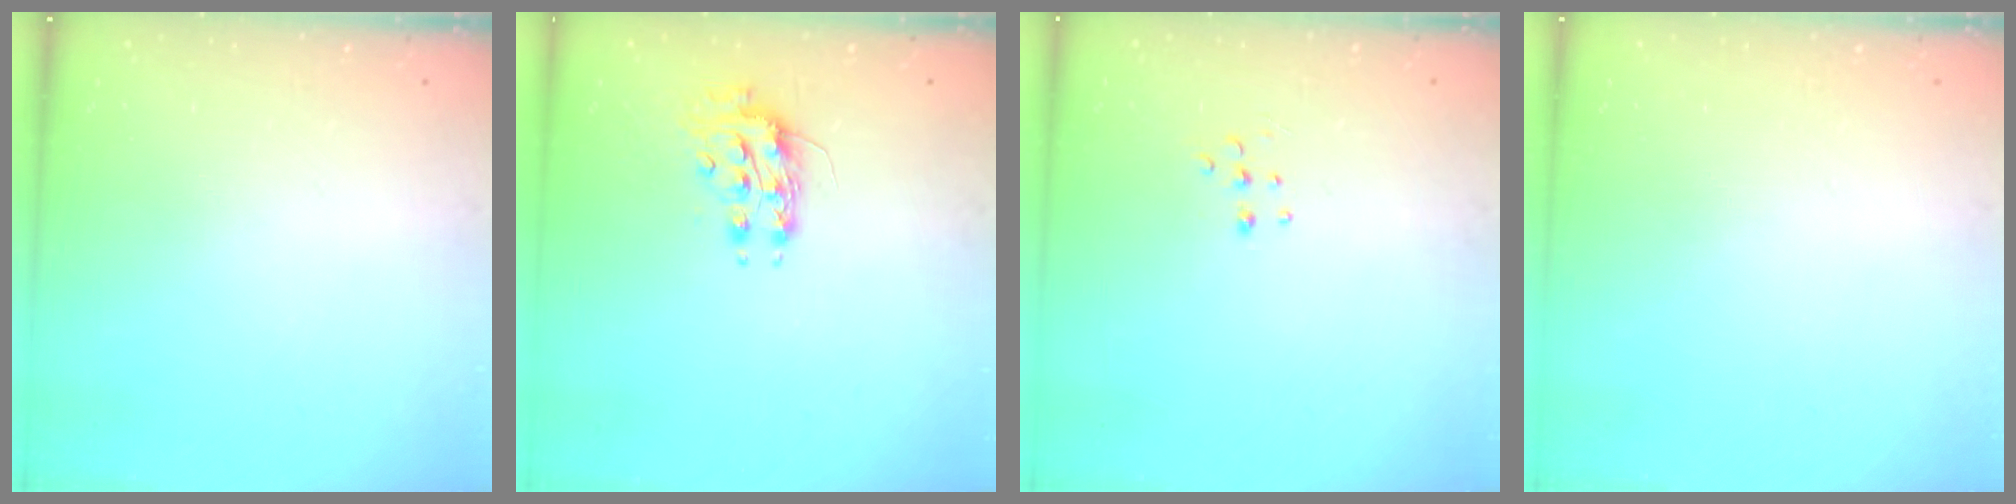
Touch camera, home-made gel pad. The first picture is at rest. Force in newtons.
{"total": 8.5, "press": 8.5, "slide": 0.6}
{"total": 5.2, "press": 5.2, "slide": 0.7}
{"total": 0.0}